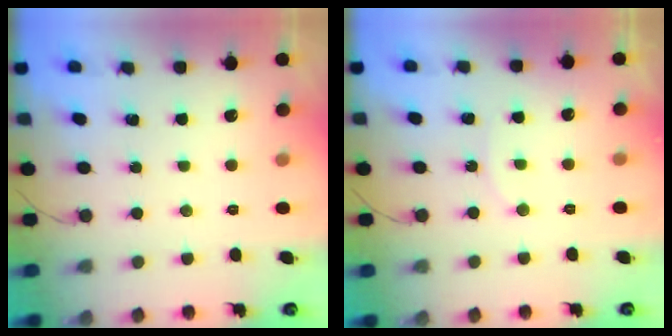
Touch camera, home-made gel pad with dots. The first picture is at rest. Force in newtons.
{"total": 3.6, "press": 3.5, "slide": 0.6}